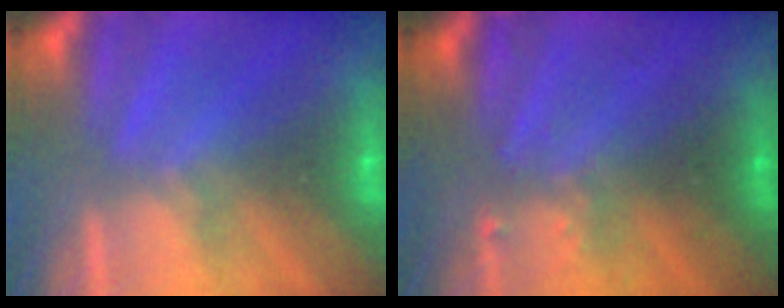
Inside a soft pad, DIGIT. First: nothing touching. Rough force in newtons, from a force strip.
{"total": 2.4}